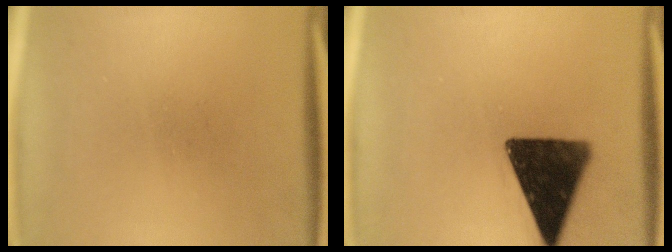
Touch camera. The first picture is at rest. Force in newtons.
{"total": 15.0}